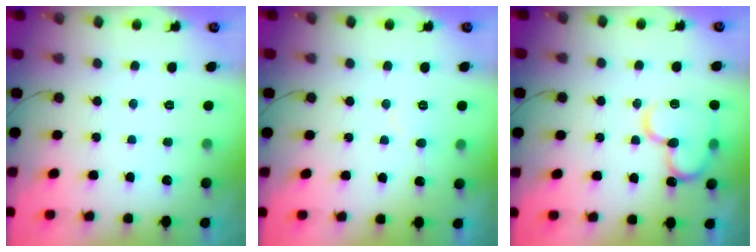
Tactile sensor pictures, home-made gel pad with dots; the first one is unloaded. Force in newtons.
{"total": 4.5, "press": 4.5, "slide": 0.4}
{"total": 15.8, "press": 15.7, "slide": 1.8}